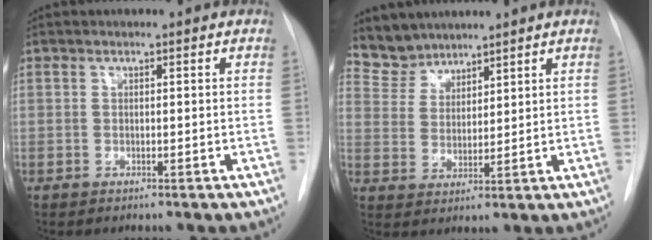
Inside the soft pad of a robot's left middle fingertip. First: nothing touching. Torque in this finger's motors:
{"motor_torque": [0.06, -0.11, 0.01, -0.03]}